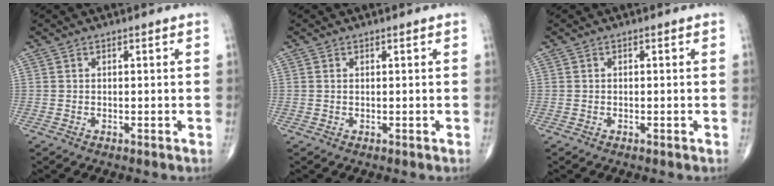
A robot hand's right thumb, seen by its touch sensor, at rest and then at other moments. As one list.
[{"total": 0.0}, {"total": 0.0}]